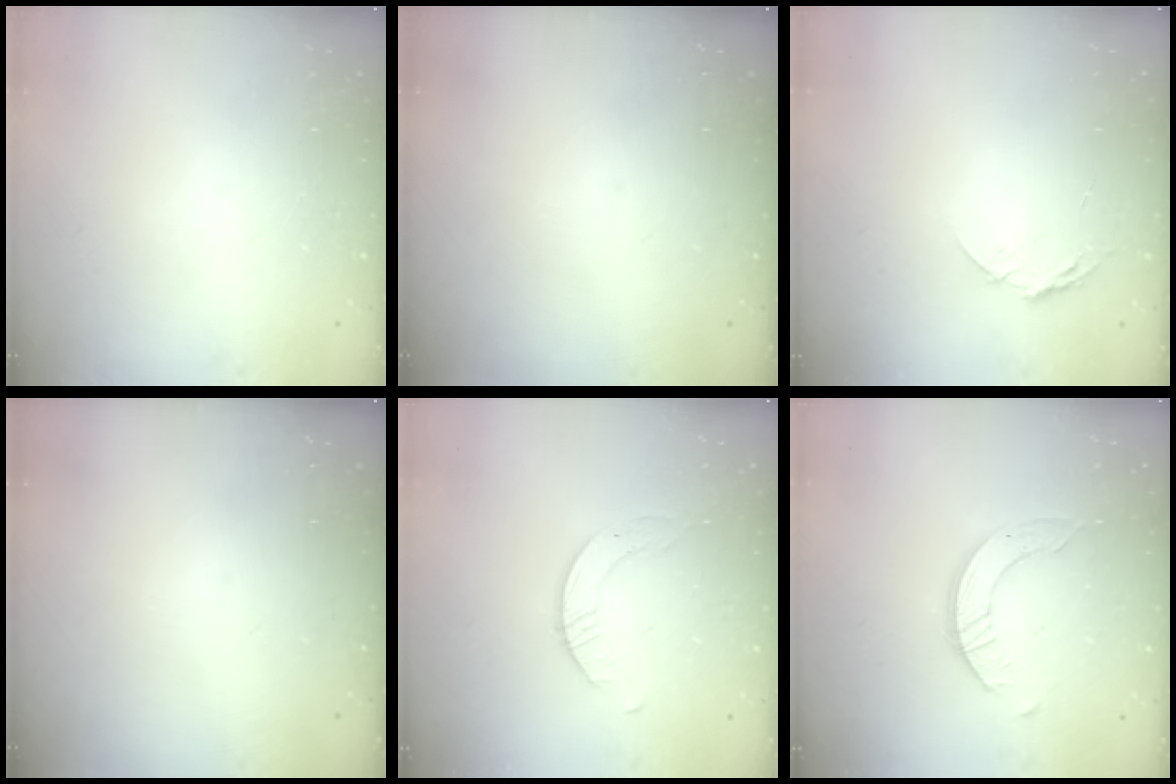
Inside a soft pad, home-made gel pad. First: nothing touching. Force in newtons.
{"total": 0.0}
{"total": 6.5, "press": 6.5, "slide": 0.6}
{"total": 0.0}
{"total": 1.7, "press": 1.7, "slide": 0.2}
{"total": 4.2, "press": 4.2, "slide": 0.4}